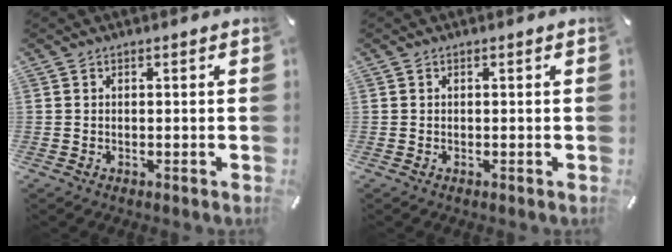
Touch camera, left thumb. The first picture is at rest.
{"total": 0.0}